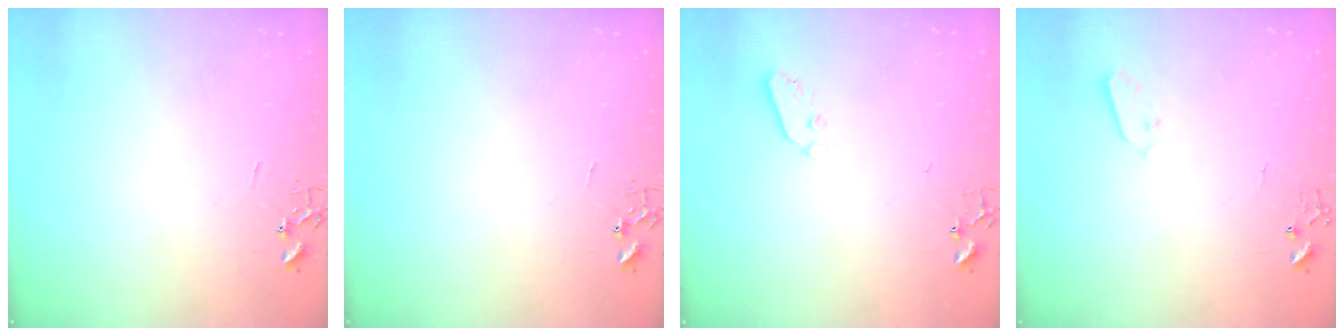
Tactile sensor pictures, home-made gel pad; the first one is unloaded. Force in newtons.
{"total": 0.0}
{"total": 3.2, "press": 3.2, "slide": 0.5}
{"total": 3.0, "press": 2.9, "slide": 0.3}